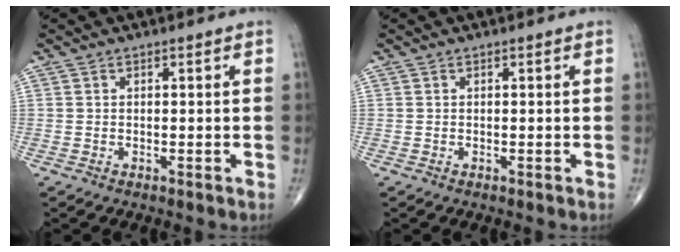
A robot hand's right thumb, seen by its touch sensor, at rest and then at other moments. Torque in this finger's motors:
{"motor_torque": [0.06, 0.06, 0.00, 0.00, 0.02]}